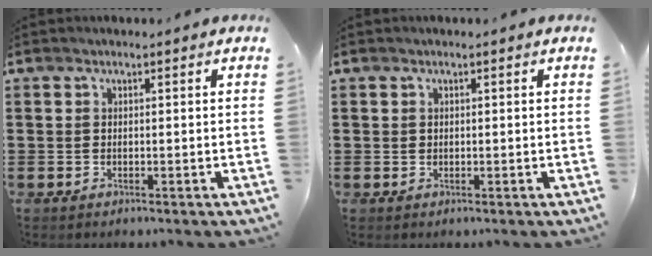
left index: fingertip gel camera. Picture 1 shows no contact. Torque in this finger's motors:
{"motor_torque": [-1.14, 1.00, -0.48, -0.16]}